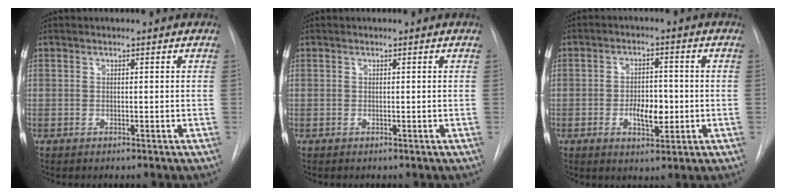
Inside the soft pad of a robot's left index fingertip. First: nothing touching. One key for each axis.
{"total": 0.0}
{"total": 5.6, "fx": -1.9, "fy": 2.6, "fz": 4.6, "tx": -0.073, "ty": -0.004, "tz": -0.025}